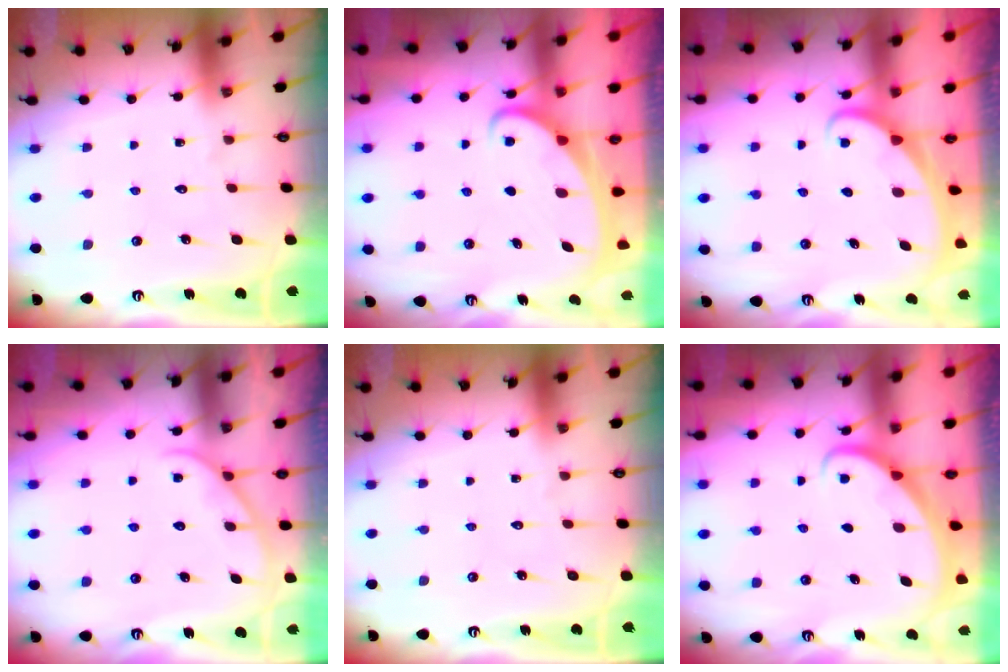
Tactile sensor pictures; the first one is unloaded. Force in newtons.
{"total": 2.2, "press": 2.2, "slide": 0.3}
{"total": 1.8, "press": 1.8, "slide": 0.1}
{"total": 2.7, "press": 2.7, "slide": 0.3}
{"total": 0.0}
{"total": 2.3, "press": 2.3, "slide": 0.1}